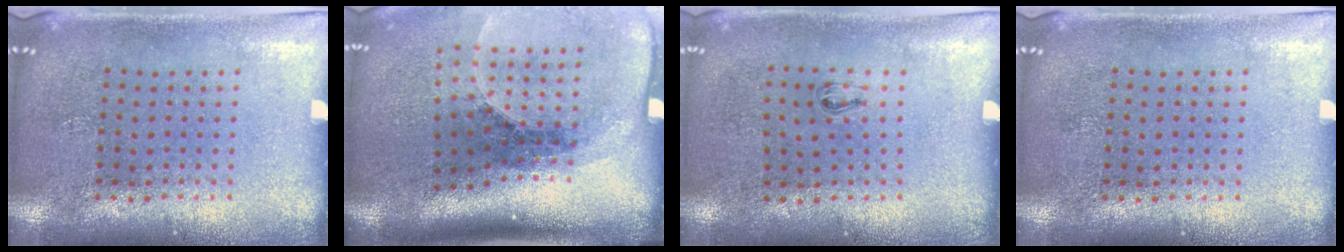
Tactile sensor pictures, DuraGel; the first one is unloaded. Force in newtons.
{"total": 2.6, "press": 1.9, "slide": 1.8}
{"total": 0.5, "press": 0.3, "slide": 0.5}
{"total": 0.0}